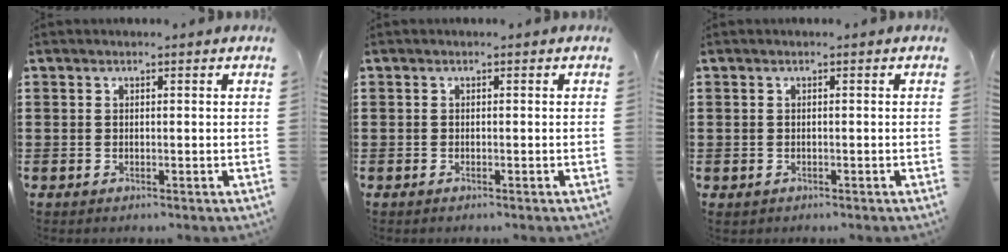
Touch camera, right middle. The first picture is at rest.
{"total": 0.0}
{"total": 0.0}